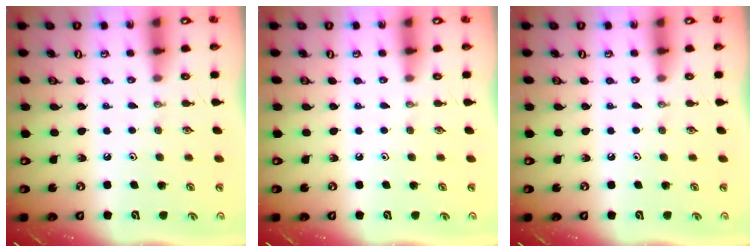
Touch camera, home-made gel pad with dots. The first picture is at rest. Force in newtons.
{"total": 0.0}
{"total": 0.0}